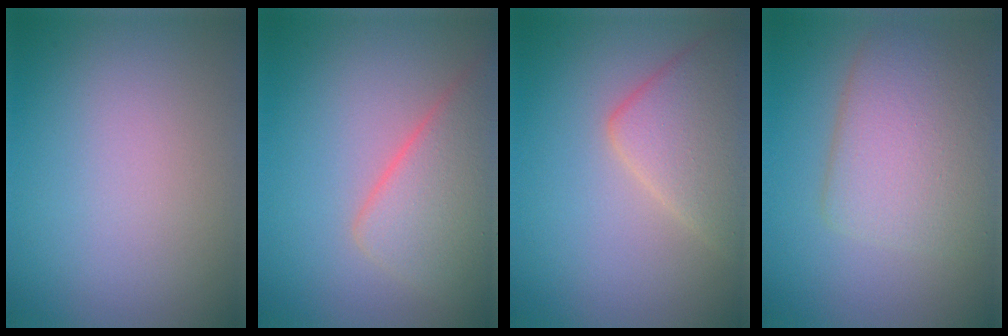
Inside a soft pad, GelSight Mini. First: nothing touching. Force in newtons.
{"total": 5.2, "press": 5.2, "slide": 0.0}
{"total": 4.8, "press": 4.8, "slide": 0.3}
{"total": 6.0, "press": 6.0, "slide": 0.3}